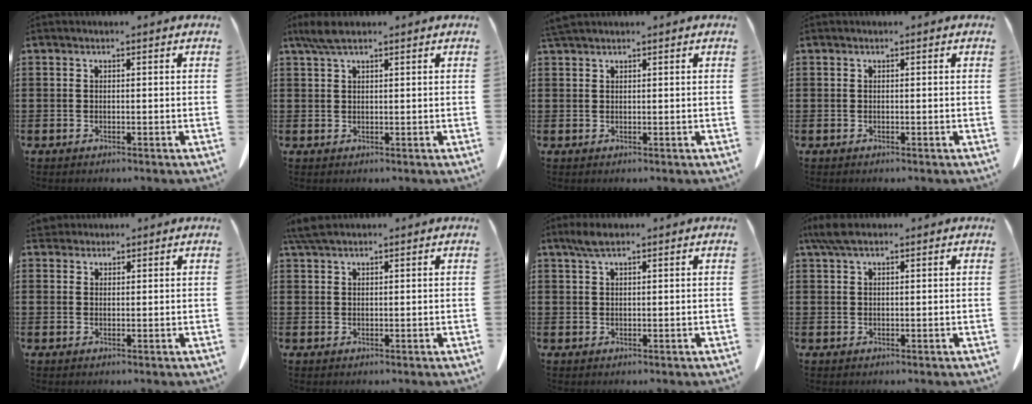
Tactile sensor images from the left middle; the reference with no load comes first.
{"total": 3.1, "force": [2.0, 0.8, 2.3], "torque": [-0.050, 0.002, 0.037]}
{"total": 1.5, "force": [1.4, 0.1, 0.6], "torque": [-0.016, -0.002, 0.028]}
{"total": 0.0}
{"total": 2.0, "force": [1.8, 0.8, 0.3], "torque": [-0.012, 0.004, 0.037]}
{"total": 2.9, "force": [2.2, 0.7, 1.8], "torque": [-0.042, 0.002, 0.043]}
{"total": 2.6, "force": [1.6, 0.5, 2.0], "torque": [-0.042, 0.001, 0.029]}
{"total": 3.3, "force": [1.9, 1.1, 2.4], "torque": [-0.053, 0.002, 0.037]}